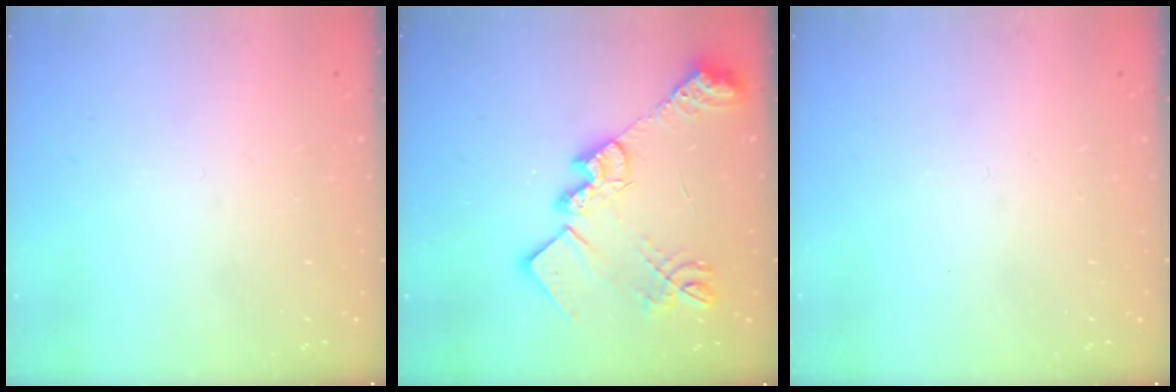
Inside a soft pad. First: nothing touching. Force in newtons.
{"total": 22.5, "press": 22.4, "slide": 1.6}
{"total": 0.0}